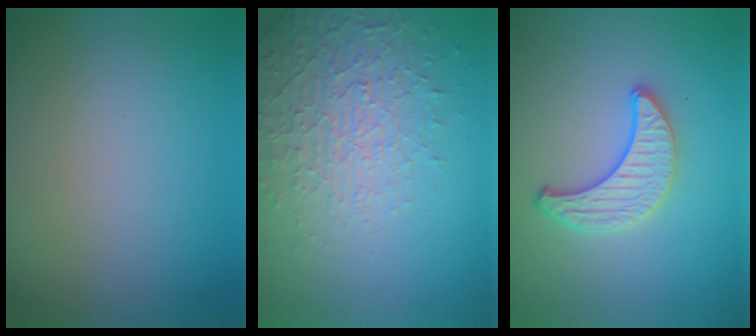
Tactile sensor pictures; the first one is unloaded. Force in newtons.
{"total": 4.5, "press": 3.1, "slide": 3.2}
{"total": 3.0, "press": 2.8, "slide": 0.9}